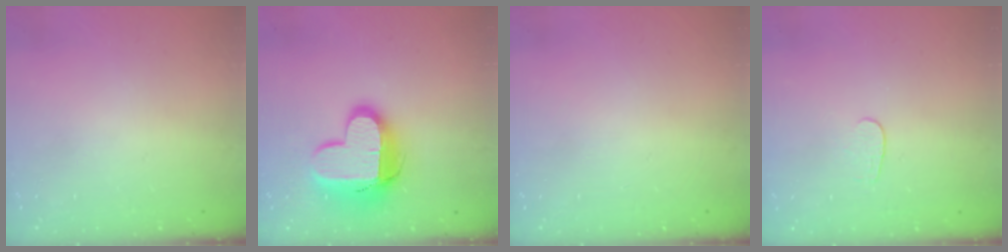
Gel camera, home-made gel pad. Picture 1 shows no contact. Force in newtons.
{"total": 14.0, "press": 13.9, "slide": 1.4}
{"total": 0.0}
{"total": 4.0, "press": 4.0, "slide": 0.3}